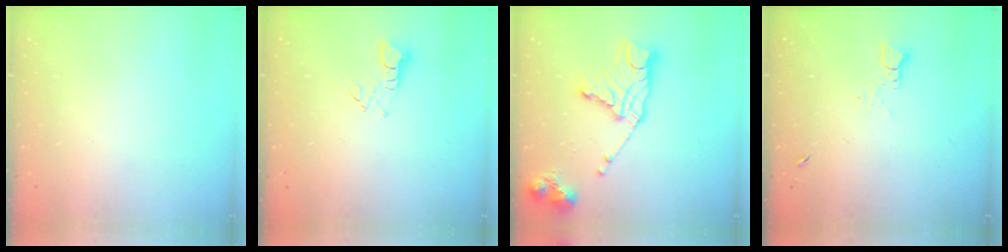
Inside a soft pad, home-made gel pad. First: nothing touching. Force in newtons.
{"total": 2.9, "press": 2.9, "slide": 0.3}
{"total": 16.8, "press": 16.7, "slide": 1.4}
{"total": 1.3, "press": 1.3, "slide": 0.2}